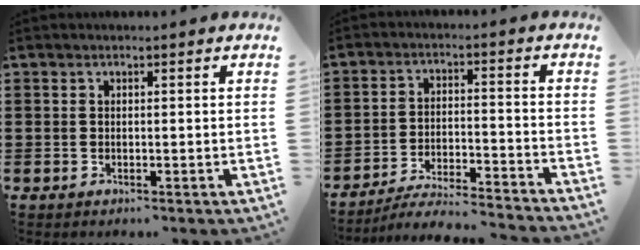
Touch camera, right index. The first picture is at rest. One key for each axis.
{"total": 5.6, "fx": -5.4, "fy": 0.0, "fz": 1.5, "tx": -0.032, "ty": -0.005, "tz": -0.107}